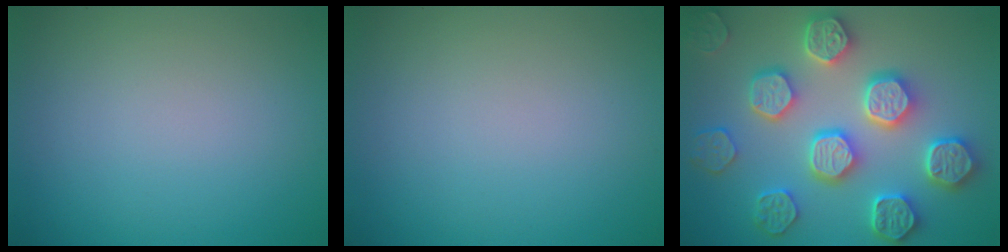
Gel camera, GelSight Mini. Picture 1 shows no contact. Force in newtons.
{"total": 0.0}
{"total": 7.2, "press": 6.5, "slide": 3.1}